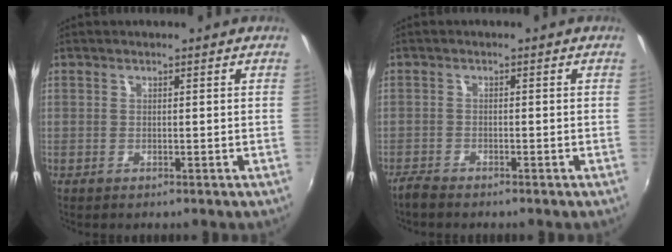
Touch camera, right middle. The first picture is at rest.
{"total": 2.2, "force": [-2.1, 0.3, 0.6], "torque": [-0.022, -0.006, -0.043]}